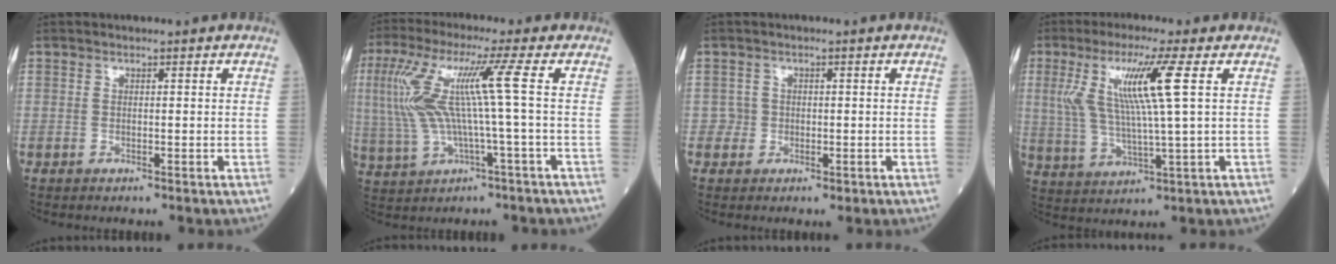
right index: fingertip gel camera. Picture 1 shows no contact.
{"total": 11.3, "force": [1.3, -0.3, 11.2], "torque": [-0.248, 0.023, 0.029]}
{"total": 1.8, "force": [-0.3, 1.7, 0.0], "torque": [0.007, 0.007, -0.007]}
{"total": 10.2, "force": [2.9, -0.6, 9.8], "torque": [-0.206, -0.001, 0.057]}